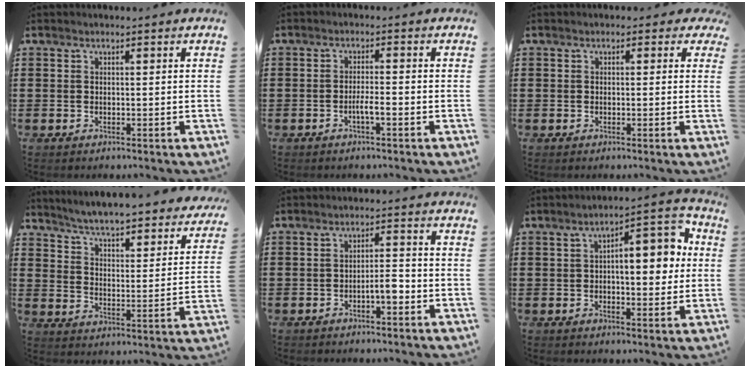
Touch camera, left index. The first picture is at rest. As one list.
[{"total": 2.5, "force": [-1.2, 0.2, 2.1], "torque": [-0.038, 0.002, -0.023]}, {"total": 1.3, "force": [0.1, 1.2, 0.4], "torque": [-0.013, 0.008, 0.000]}, {"total": 4.6, "force": [4.4, -0.4, 1.0], "torque": [-0.042, -0.041, 0.070]}, {"total": 3.5, "force": [-1.7, 1.0, 2.9], "torque": [-0.053, 0.009, -0.034]}, {"total": 8.7, "force": [1.5, 3.6, 7.8], "torque": [-0.105, -0.012, 0.011]}]